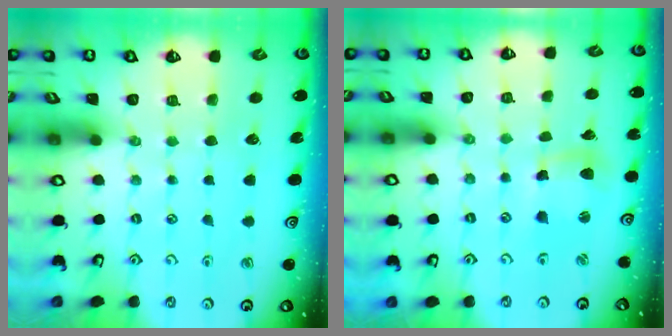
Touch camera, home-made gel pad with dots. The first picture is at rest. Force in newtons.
{"total": 7.2, "press": 7.1, "slide": 1.2}